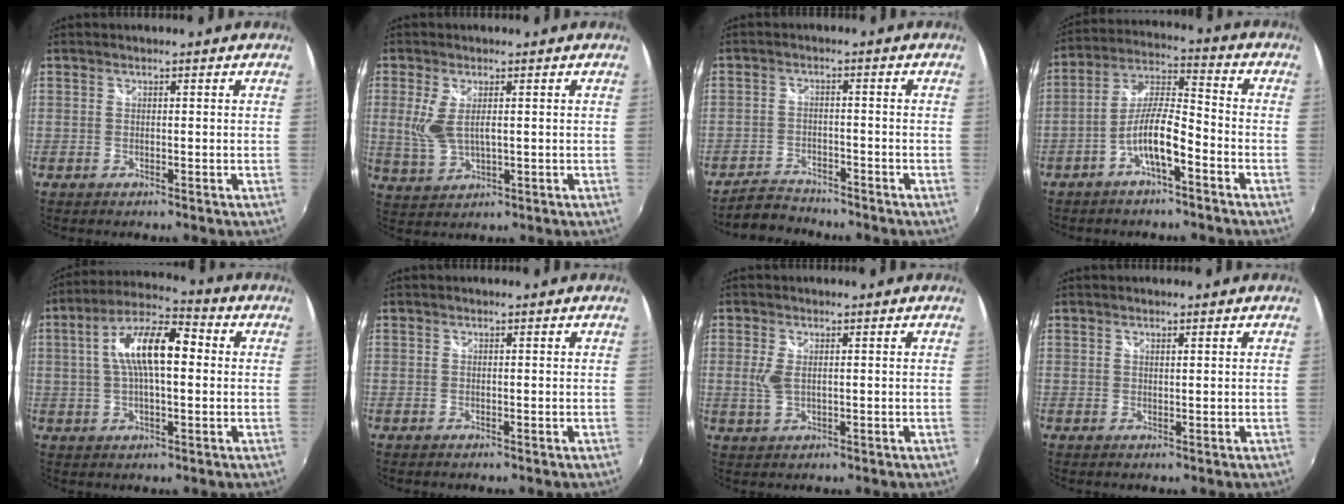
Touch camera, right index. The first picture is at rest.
{"total": 6.2, "force": [0.5, 2.6, 5.6], "torque": [-0.121, -0.006, 0.016]}
{"total": 5.4, "force": [-5.1, 1.6, 0.7], "torque": [-0.036, 0.001, -0.092]}
{"total": 8.9, "force": [-4.6, 1.9, 7.4], "torque": [-0.156, 0.012, -0.083]}
{"total": 12.9, "force": [1.7, 5.5, 11.5], "torque": [-0.207, 0.025, 0.021]}
{"total": 0.0}
{"total": 3.4, "force": [0.2, 1.6, 2.9], "torque": [-0.064, -0.002, 0.004]}
{"total": 0.6, "force": [0.4, 0.1, 0.4], "torque": [-0.008, 0.001, 0.008]}